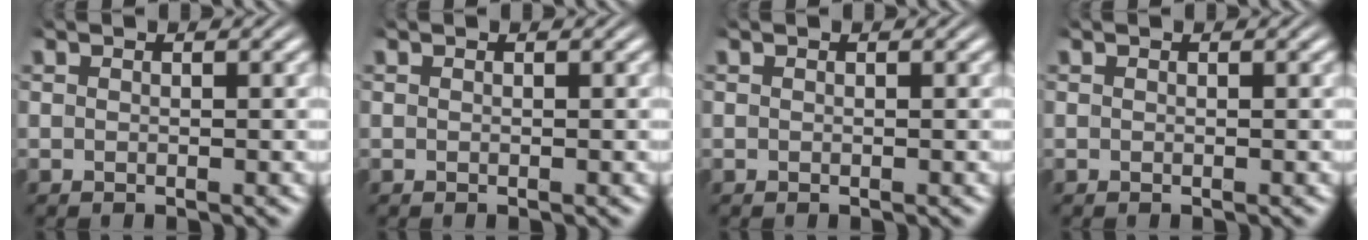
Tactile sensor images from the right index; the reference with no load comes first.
{"total": 0.0}
{"total": 0.0}
{"total": 0.0}